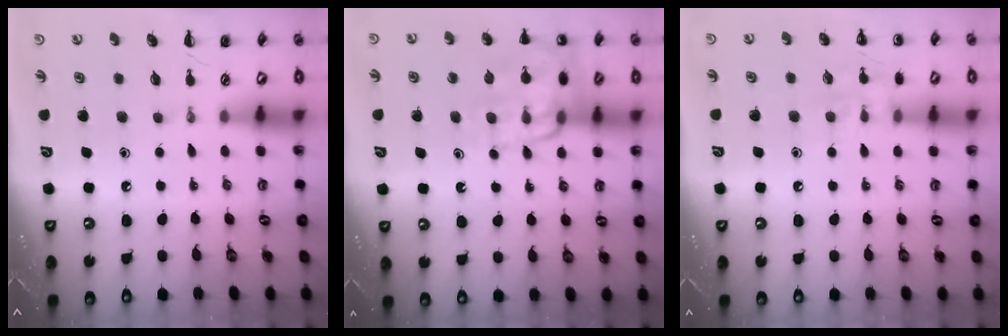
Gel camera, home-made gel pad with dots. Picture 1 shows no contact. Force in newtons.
{"total": 15.3, "press": 15.2, "slide": 1.9}
{"total": 8.0, "press": 7.8, "slide": 1.4}